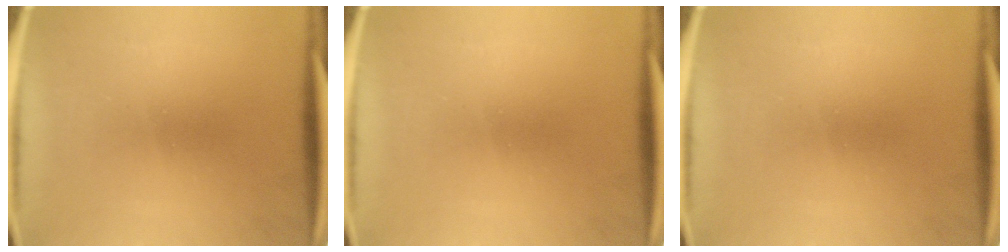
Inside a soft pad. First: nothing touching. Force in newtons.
{"total": 0.0}
{"total": 0.0}